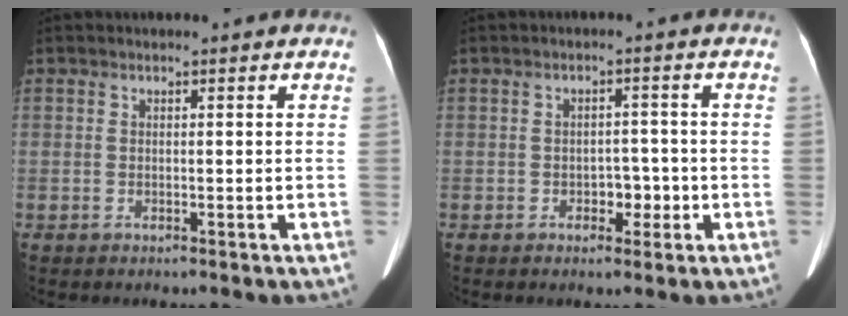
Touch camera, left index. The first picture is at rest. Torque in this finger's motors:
{"motor_torque": [0.02, 0.13, 0.06, 0.00]}